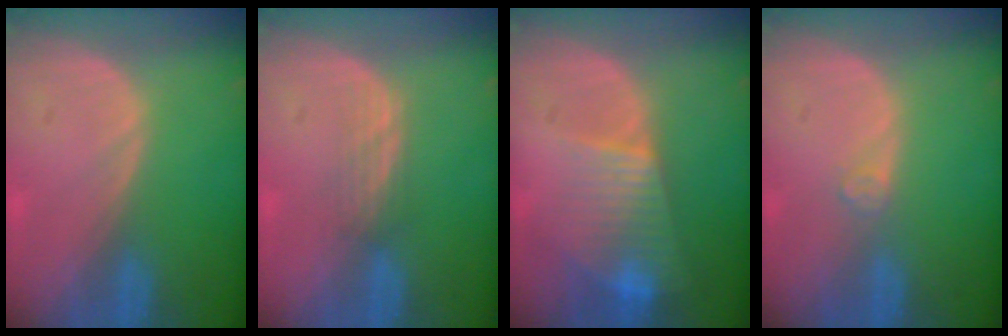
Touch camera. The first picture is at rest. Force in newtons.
{"total": 2.2, "press": 2.1, "slide": 0.2}
{"total": 7.9, "press": 6.7, "slide": 4.3}
{"total": 1.2, "press": 1.2, "slide": 0.3}